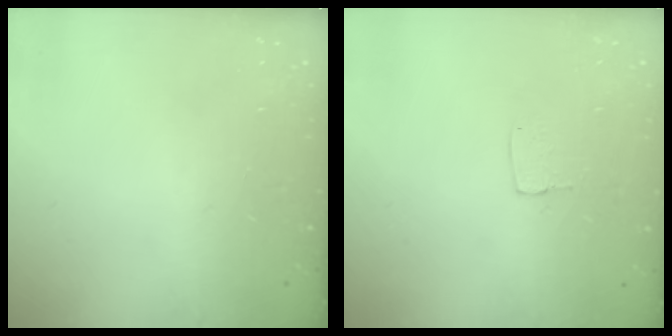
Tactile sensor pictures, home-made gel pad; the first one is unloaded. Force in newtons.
{"total": 3.5, "press": 3.5, "slide": 0.1}